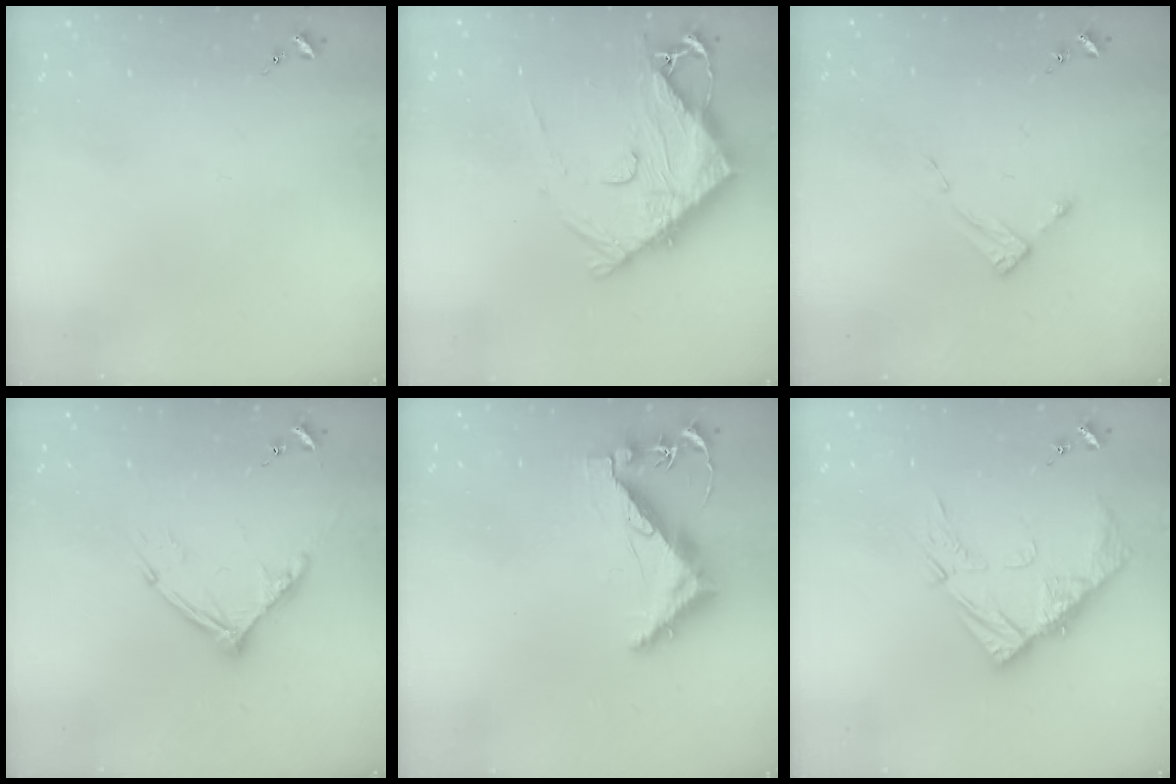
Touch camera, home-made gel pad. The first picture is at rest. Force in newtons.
{"total": 14.6, "press": 14.6, "slide": 1.5}
{"total": 2.6, "press": 2.6, "slide": 0.3}
{"total": 12.8, "press": 12.7, "slide": 1.2}
{"total": 9.7, "press": 9.6, "slide": 1.0}
{"total": 12.2, "press": 12.1, "slide": 0.9}